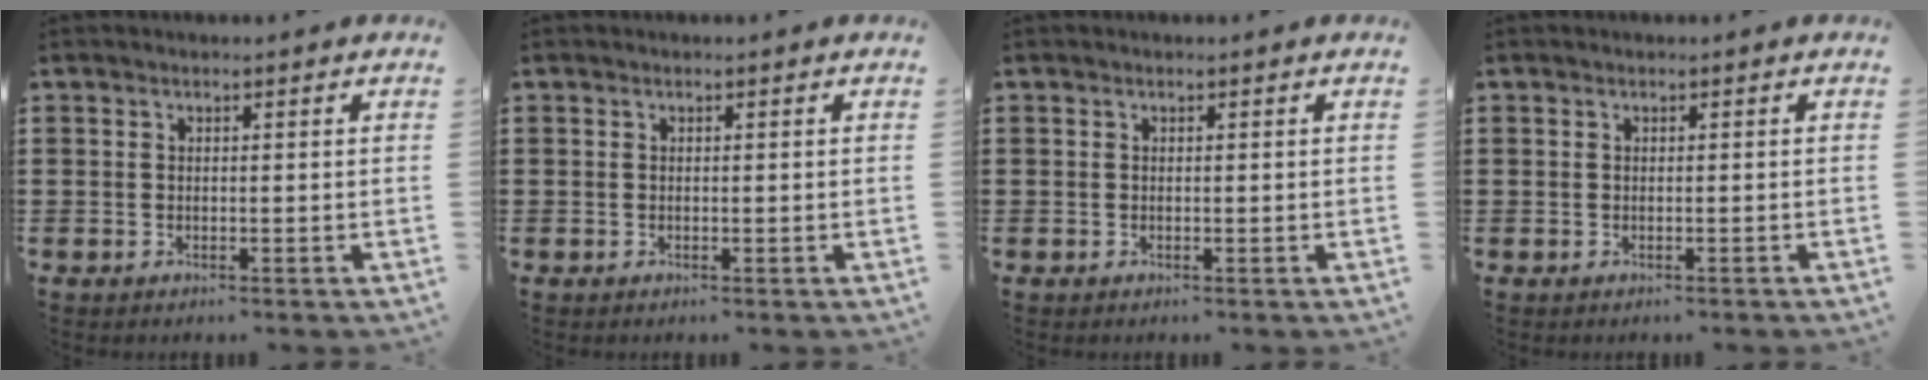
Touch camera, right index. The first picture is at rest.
{"total": 0.0}
{"total": 0.0}
{"total": 0.0}